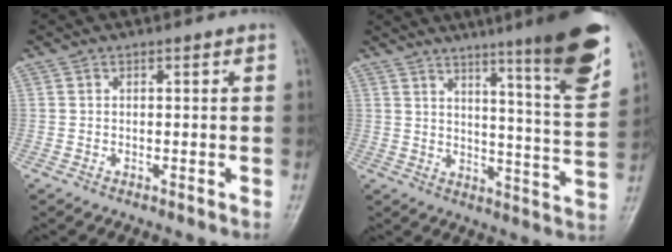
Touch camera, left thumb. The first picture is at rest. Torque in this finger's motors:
{"motor_torque": [2.52, 0.97, 1.55, -1.22, 0.41]}